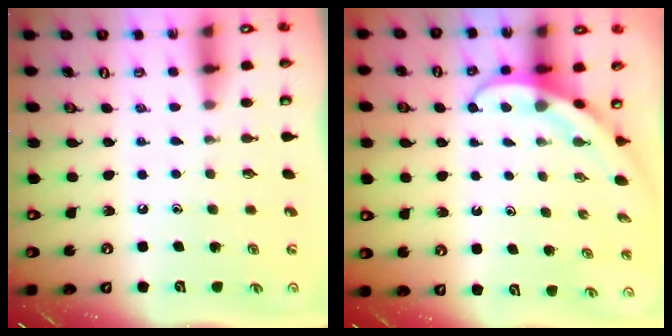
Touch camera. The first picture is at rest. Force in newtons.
{"total": 3.9, "press": 3.8, "slide": 0.3}